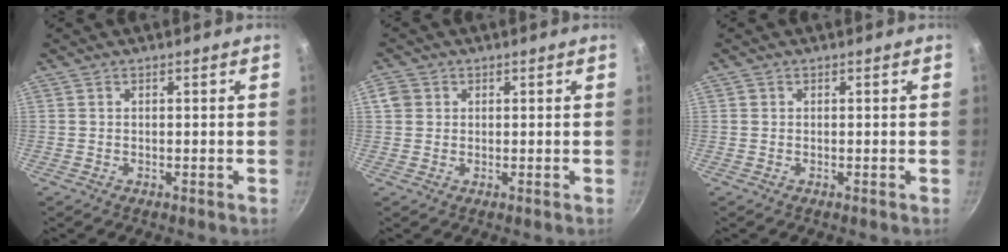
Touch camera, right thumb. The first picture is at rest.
{"total": 2.8, "force": [0.5, 2.6, 1.0], "torque": [-0.007, 0.006, 0.005]}
{"total": 0.0}